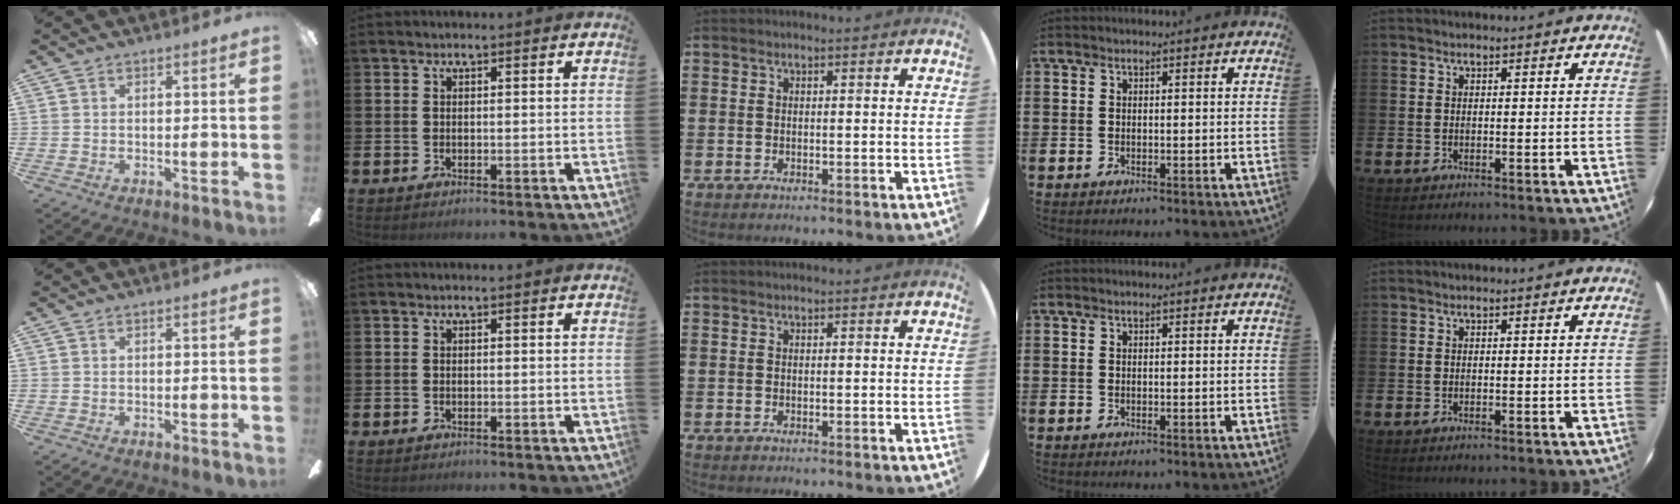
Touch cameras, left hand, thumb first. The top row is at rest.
{}